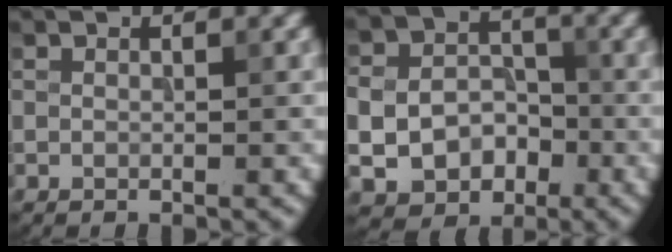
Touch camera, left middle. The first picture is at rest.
{"total": 6.9, "force": [-1.9, 5.6, 3.6], "torque": [-0.054, -0.014, -0.044]}